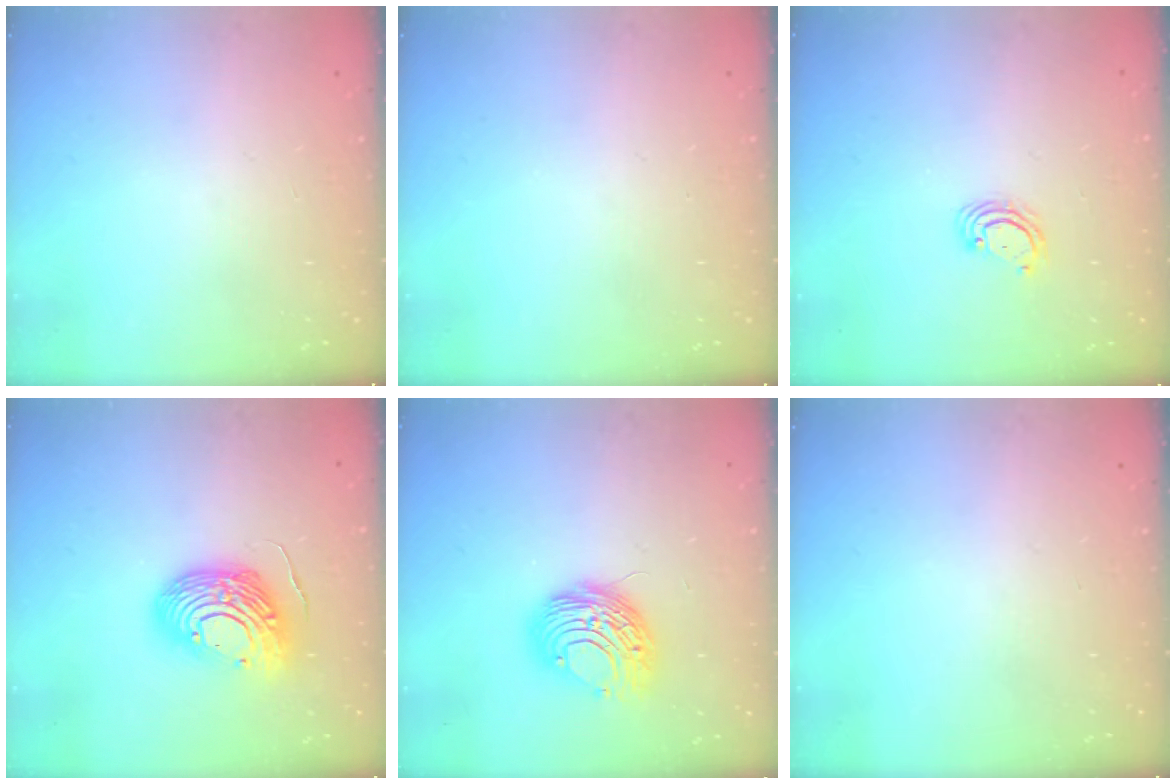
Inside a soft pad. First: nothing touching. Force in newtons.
{"total": 0.0}
{"total": 3.8, "press": 3.8, "slide": 0.4}
{"total": 14.0, "press": 13.9, "slide": 2.3}
{"total": 9.9, "press": 9.9, "slide": 0.4}
{"total": 0.0}